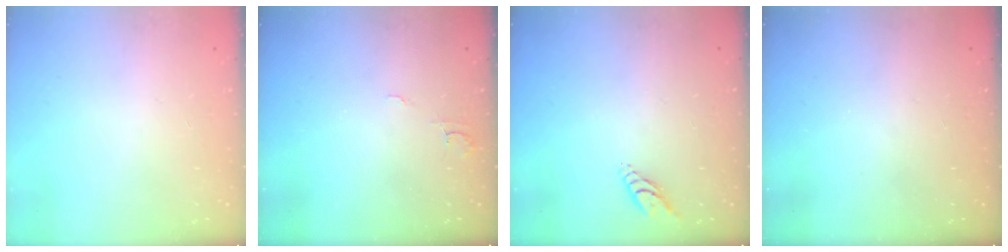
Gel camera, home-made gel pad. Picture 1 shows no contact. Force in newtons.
{"total": 4.6, "press": 4.6, "slide": 0.3}
{"total": 4.9, "press": 4.9, "slide": 0.3}
{"total": 0.0}